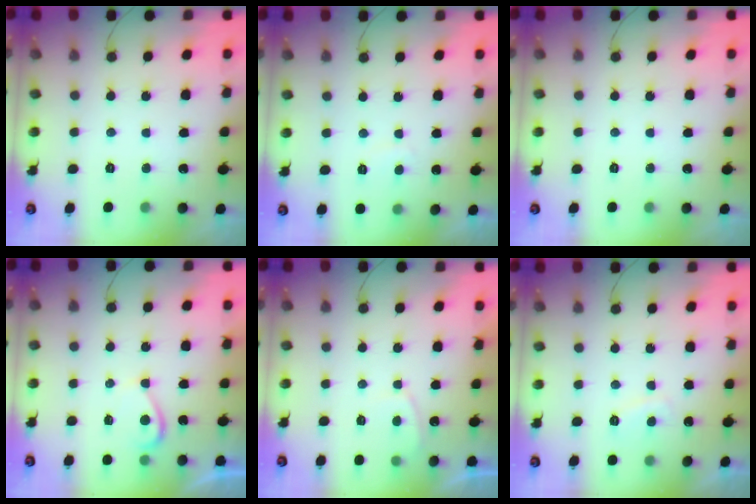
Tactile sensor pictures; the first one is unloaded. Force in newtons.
{"total": 0.0}
{"total": 0.0}
{"total": 2.3, "press": 2.3, "slide": 0.5}
{"total": 1.5, "press": 1.3, "slide": 0.6}
{"total": 3.0, "press": 2.9, "slide": 0.8}